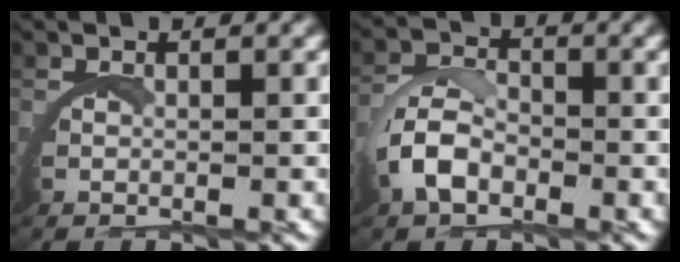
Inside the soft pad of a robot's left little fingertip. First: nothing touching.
{"total": 2.8, "force": [-0.6, 2.0, 1.9], "torque": [-0.042, -0.003, -0.014]}